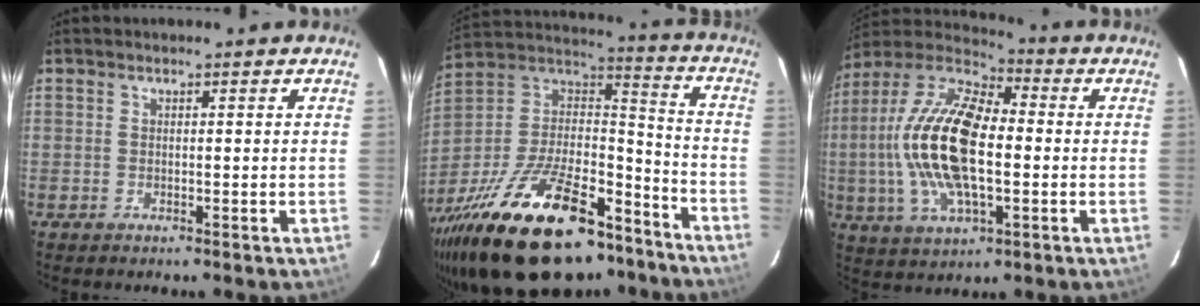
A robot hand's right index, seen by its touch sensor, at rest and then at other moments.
{"total": 35.4, "force": [-24.1, 14.9, 21.2], "torque": [-0.408, -0.004, -0.367]}
{"total": 20.6, "force": [-0.9, 9.1, 18.5], "torque": [-0.375, 0.006, -0.026]}